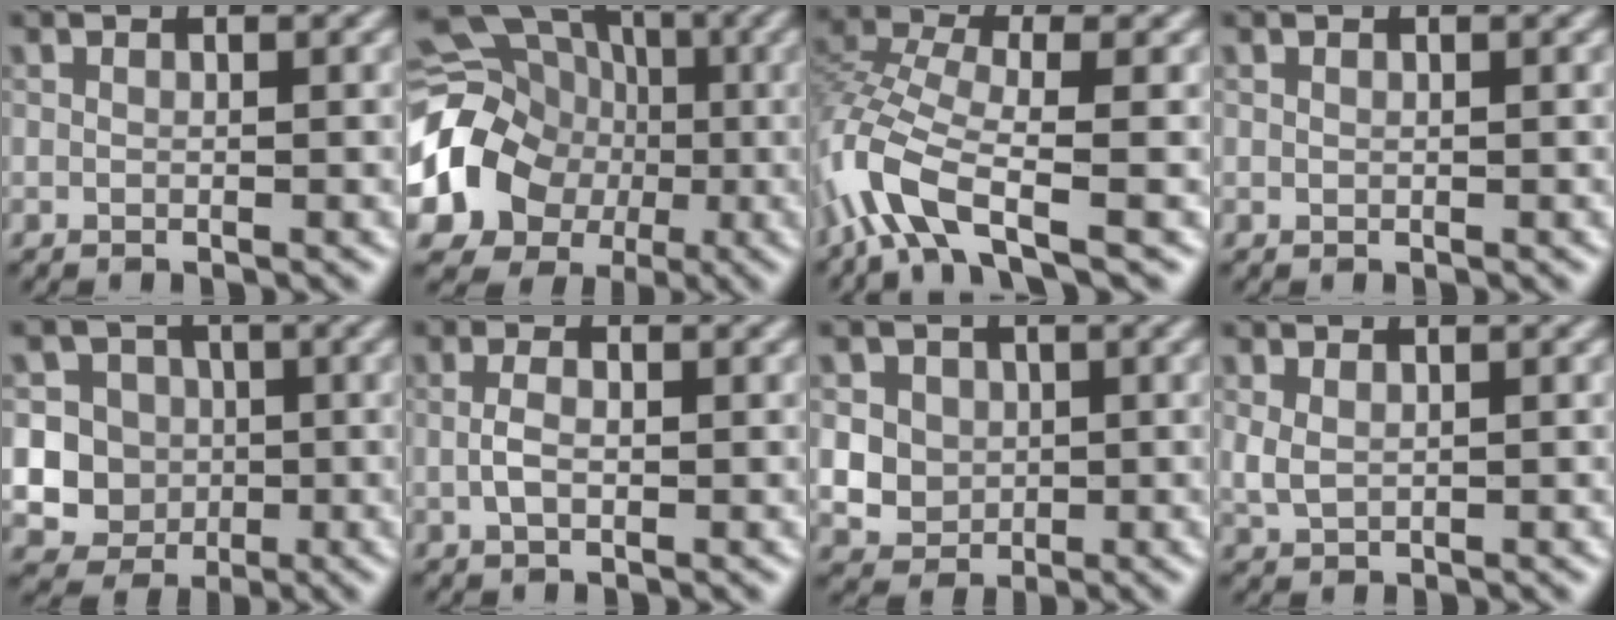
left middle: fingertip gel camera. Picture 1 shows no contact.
{"total": 13.4, "force": [-1.7, 11.9, 6.1], "torque": [-0.124, -0.007, -0.051]}
{"total": 6.2, "force": [-3.4, 2.0, 4.7], "torque": [-0.104, 0.002, -0.083]}
{"total": 0.0}
{"total": 8.4, "force": [-0.4, 8.1, 2.1], "torque": [-0.038, 0.018, -0.018]}
{"total": 1.7, "force": [-0.1, 0.8, 1.5], "torque": [-0.035, 0.002, -0.004]}
{"total": 5.2, "force": [1.1, 4.6, 2.1], "torque": [-0.042, 0.015, 0.015]}
{"total": 1.5, "force": [0.6, 0.8, 1.1], "torque": [-0.029, -0.001, 0.015]}